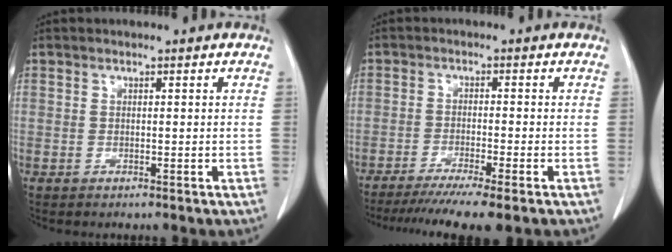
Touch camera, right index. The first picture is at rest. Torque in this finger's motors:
{"motor_torque": [1.08, -1.06, 0.50, 0.12]}